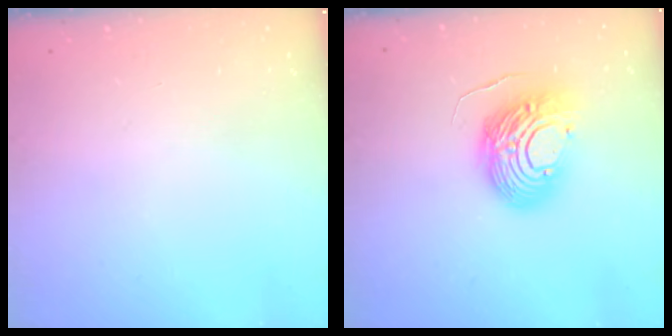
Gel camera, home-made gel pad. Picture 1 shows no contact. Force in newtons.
{"total": 14.1, "press": 14.1, "slide": 1.2}